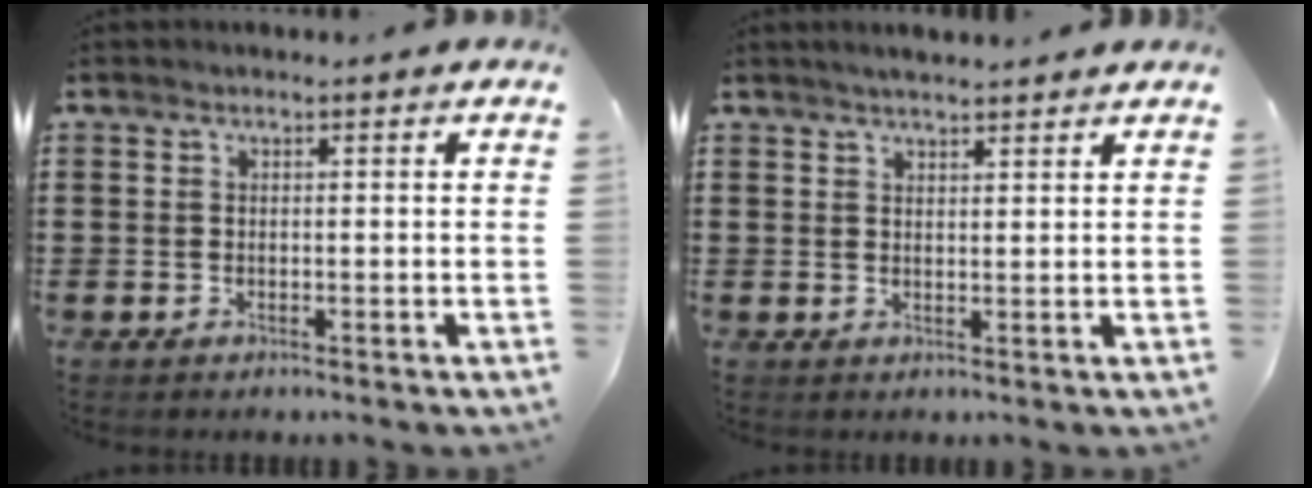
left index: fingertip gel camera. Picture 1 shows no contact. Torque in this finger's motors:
{"motor_torque": [0.43, -0.48, 0.07, 0.01]}